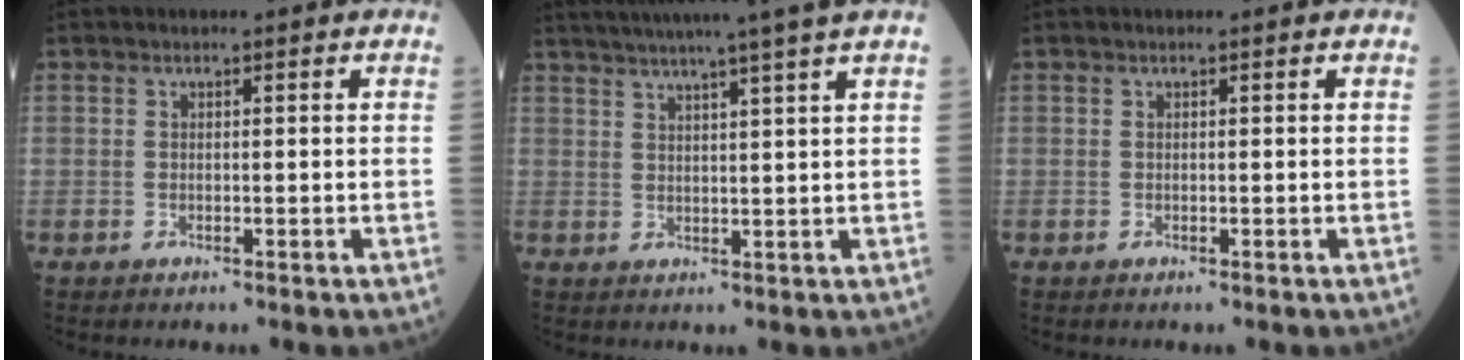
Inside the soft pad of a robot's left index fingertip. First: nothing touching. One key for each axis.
{"total": 12.6, "fx": 10.6, "fy": -2.4, "fz": 6.5, "tx": -0.103, "ty": -0.010, "tz": 0.141}
{"total": 0.0}